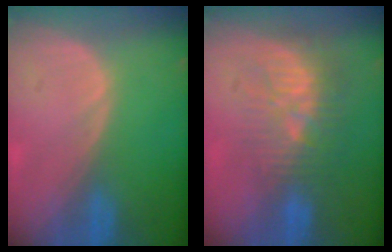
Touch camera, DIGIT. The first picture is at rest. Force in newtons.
{"total": 10.2, "press": 8.9, "slide": 4.9}